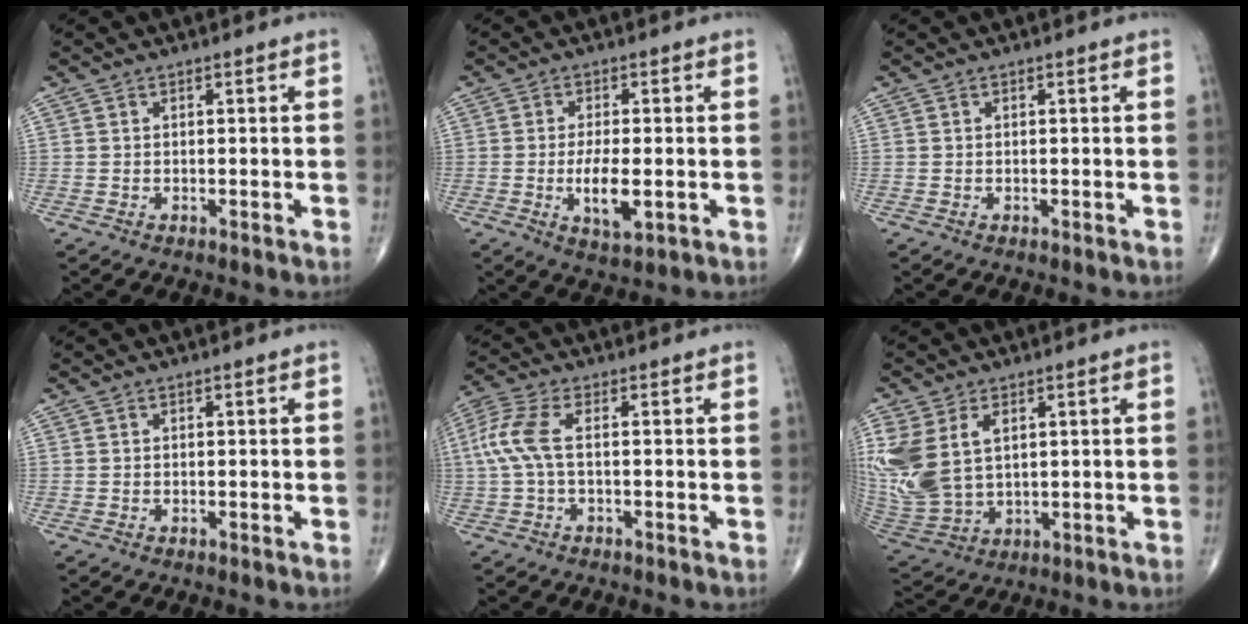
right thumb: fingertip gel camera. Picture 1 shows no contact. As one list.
[{"total": 6.9, "force": [-1.4, 2.5, 6.2], "torque": [-0.111, -0.012, -0.021]}, {"total": 0.0}, {"total": 0.0}, {"total": 6.8, "force": [0.1, 2.5, 6.3], "torque": [-0.176, 0.020, -0.002]}, {"total": 16.8, "force": [4.1, 11.0, 12.0], "torque": [-0.299, -0.009, 0.099]}]